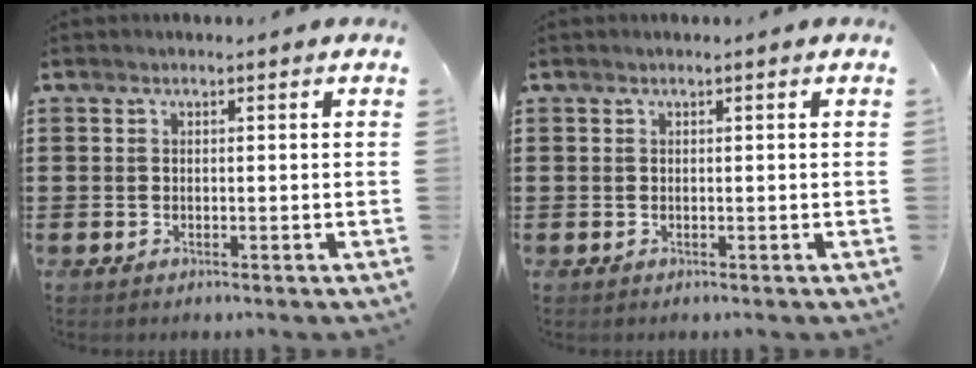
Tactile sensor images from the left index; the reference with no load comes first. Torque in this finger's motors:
{"motor_torque": [-0.03, 0.00, -0.02, -0.01]}